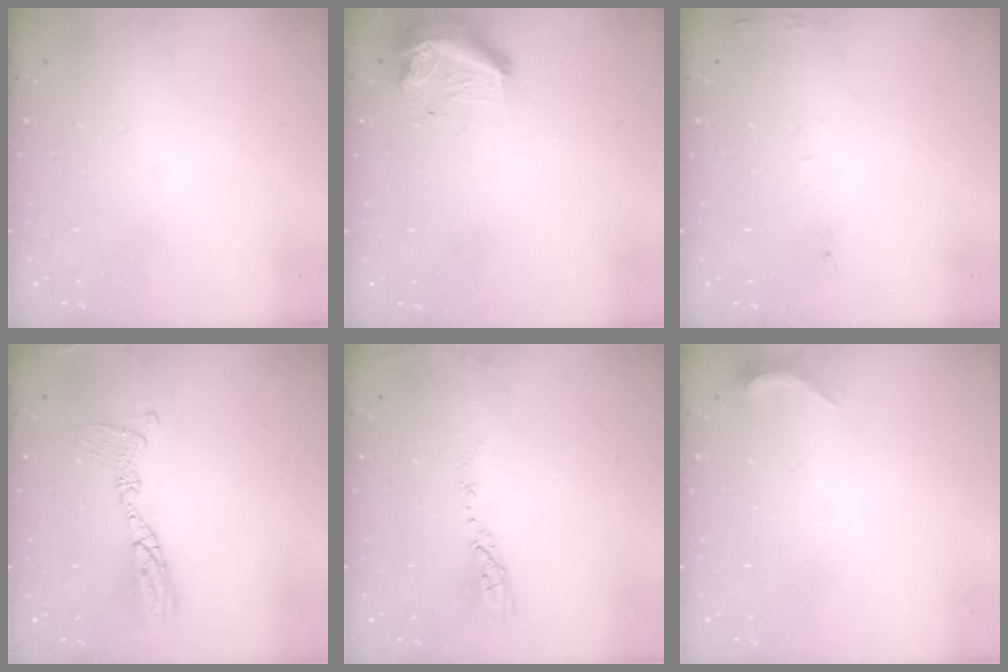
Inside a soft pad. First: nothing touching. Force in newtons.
{"total": 9.3, "press": 9.2, "slide": 1.6}
{"total": 5.3, "press": 5.3, "slide": 0.6}
{"total": 12.4, "press": 12.4, "slide": 1.1}
{"total": 3.8, "press": 3.8, "slide": 0.3}
{"total": 3.5, "press": 3.4, "slide": 0.7}